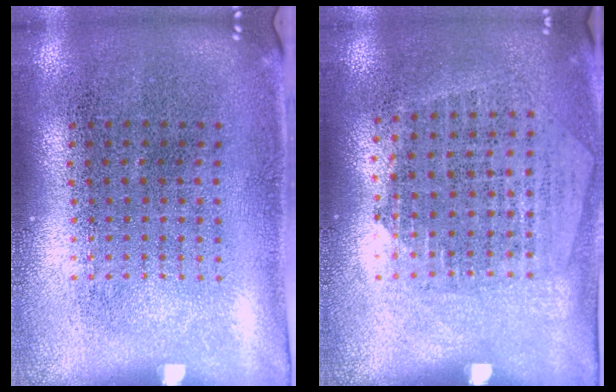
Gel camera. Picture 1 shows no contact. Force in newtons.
{"total": 1.3, "press": 1.1, "slide": 0.6}